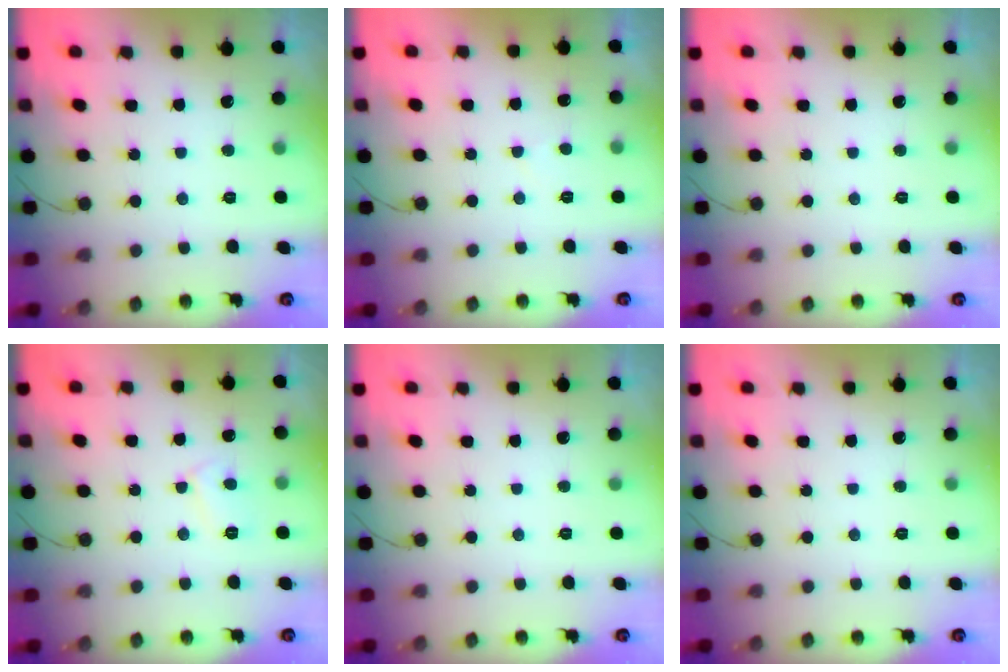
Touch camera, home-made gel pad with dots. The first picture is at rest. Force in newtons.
{"total": 1.7, "press": 1.6, "slide": 0.4}
{"total": 0.0}
{"total": 5.0, "press": 4.9, "slide": 0.5}
{"total": 0.0}
{"total": 0.0}